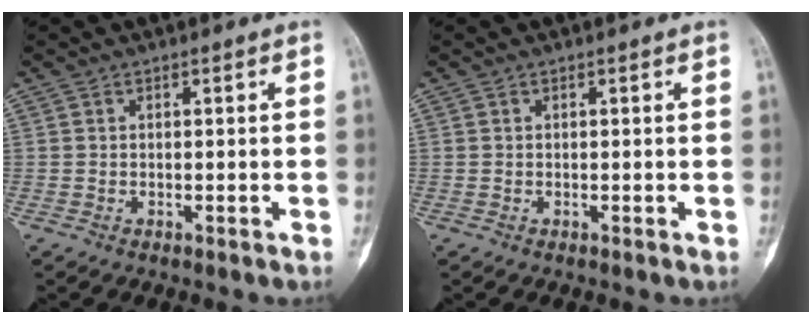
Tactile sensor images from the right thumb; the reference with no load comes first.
{"total": 0.0}